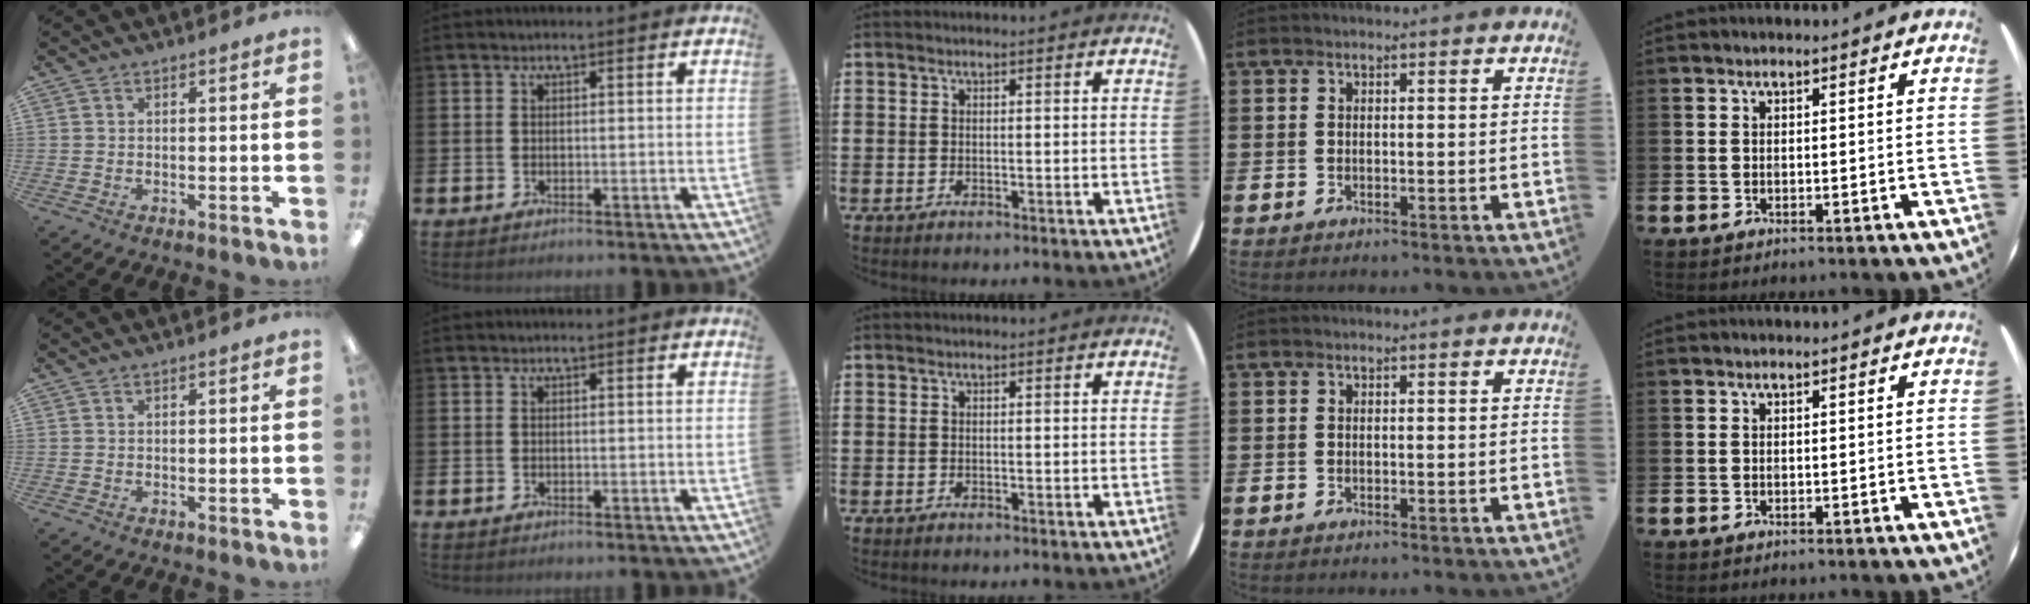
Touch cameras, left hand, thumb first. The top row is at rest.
{}